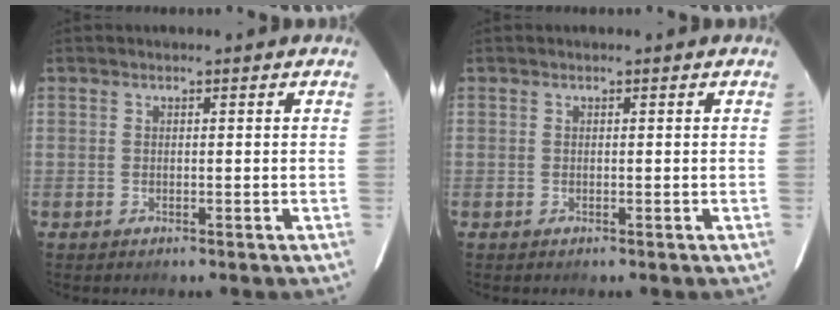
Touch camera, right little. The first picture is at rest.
{"total": 0.0}